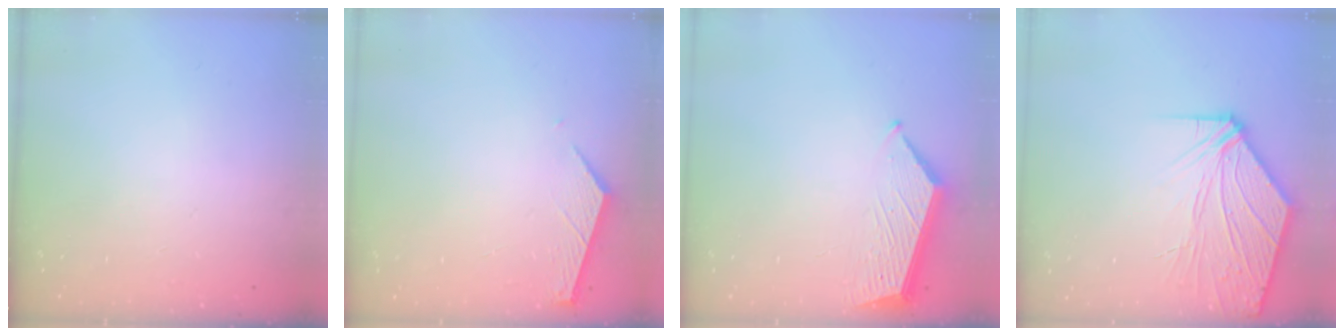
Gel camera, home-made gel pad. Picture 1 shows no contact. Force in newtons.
{"total": 2.4, "press": 2.4, "slide": 0.3}
{"total": 7.1, "press": 7.1, "slide": 0.6}
{"total": 11.1, "press": 10.9, "slide": 2.0}